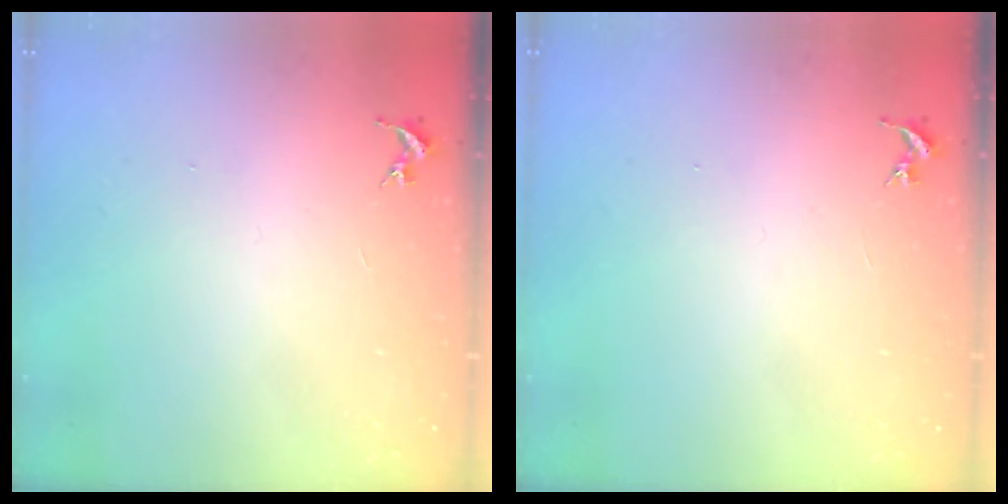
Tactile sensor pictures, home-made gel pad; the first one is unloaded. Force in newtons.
{"total": 0.0}